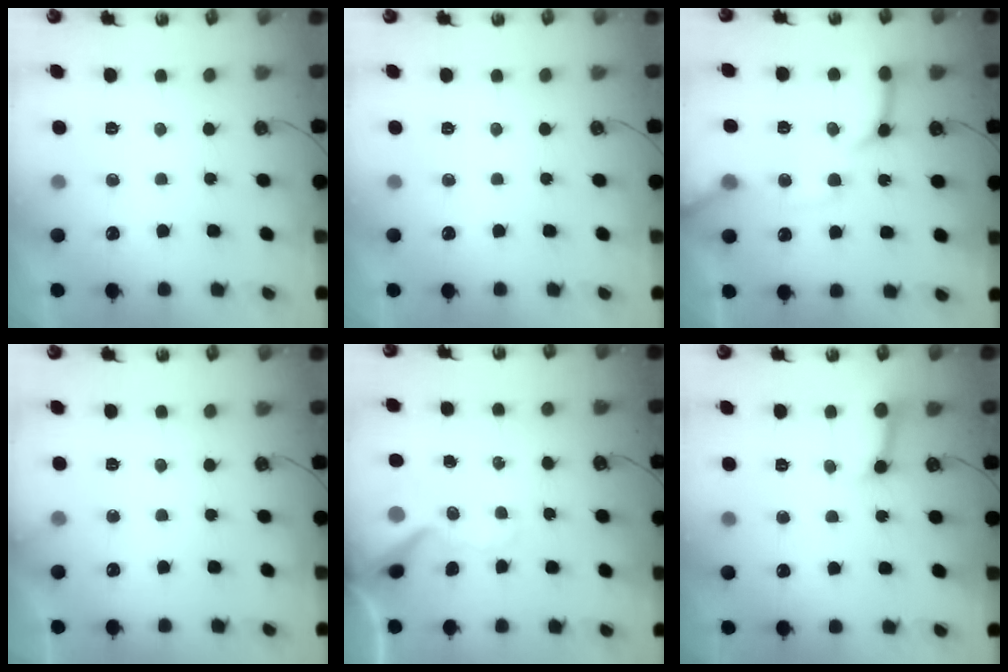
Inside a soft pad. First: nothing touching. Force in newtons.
{"total": 0.0}
{"total": 15.2, "press": 15.1, "slide": 1.8}
{"total": 3.1, "press": 3.1, "slide": 0.2}
{"total": 12.4, "press": 12.3, "slide": 1.6}
{"total": 9.0, "press": 9.0, "slide": 1.0}